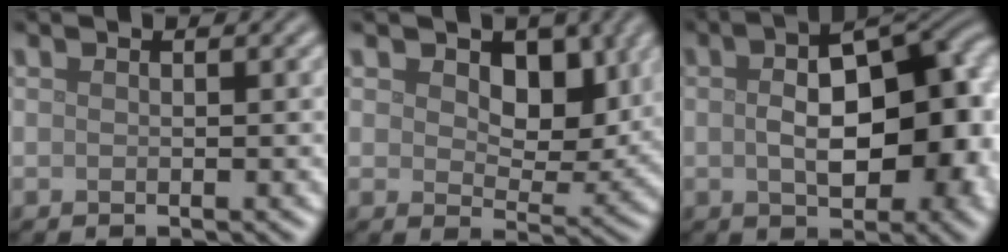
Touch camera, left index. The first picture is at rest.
{"total": 6.3, "force": [2.2, 4.0, 4.4], "torque": [-0.064, -0.015, 0.028]}
{"total": 12.5, "force": [0.1, 6.7, 10.5], "torque": [-0.122, 0.010, 0.004]}